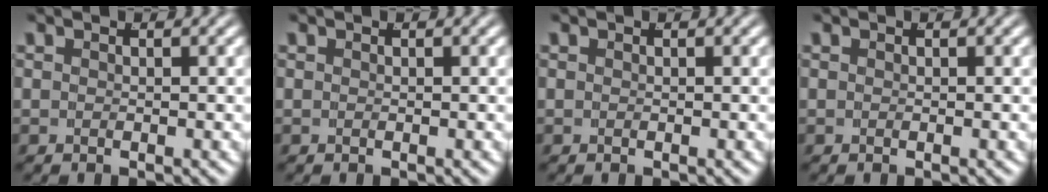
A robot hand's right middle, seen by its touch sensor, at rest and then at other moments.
{"total": 0.0}
{"total": 0.0}
{"total": 0.0}